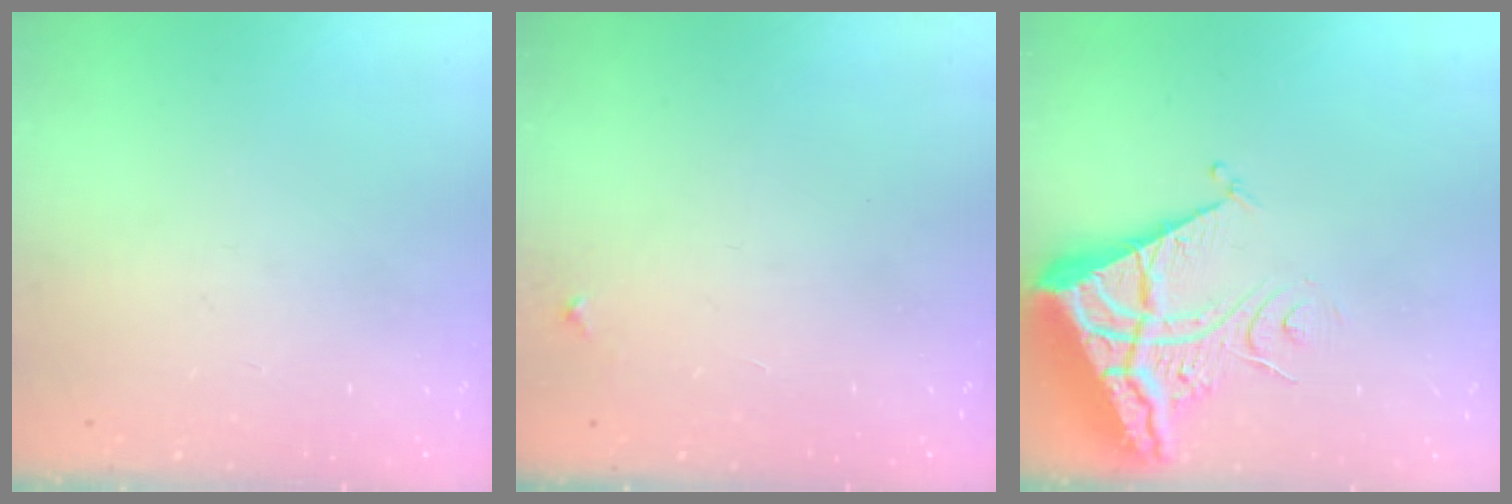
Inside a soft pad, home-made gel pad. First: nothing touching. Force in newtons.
{"total": 3.3, "press": 3.2, "slide": 0.3}
{"total": 9.6, "press": 9.5, "slide": 1.1}